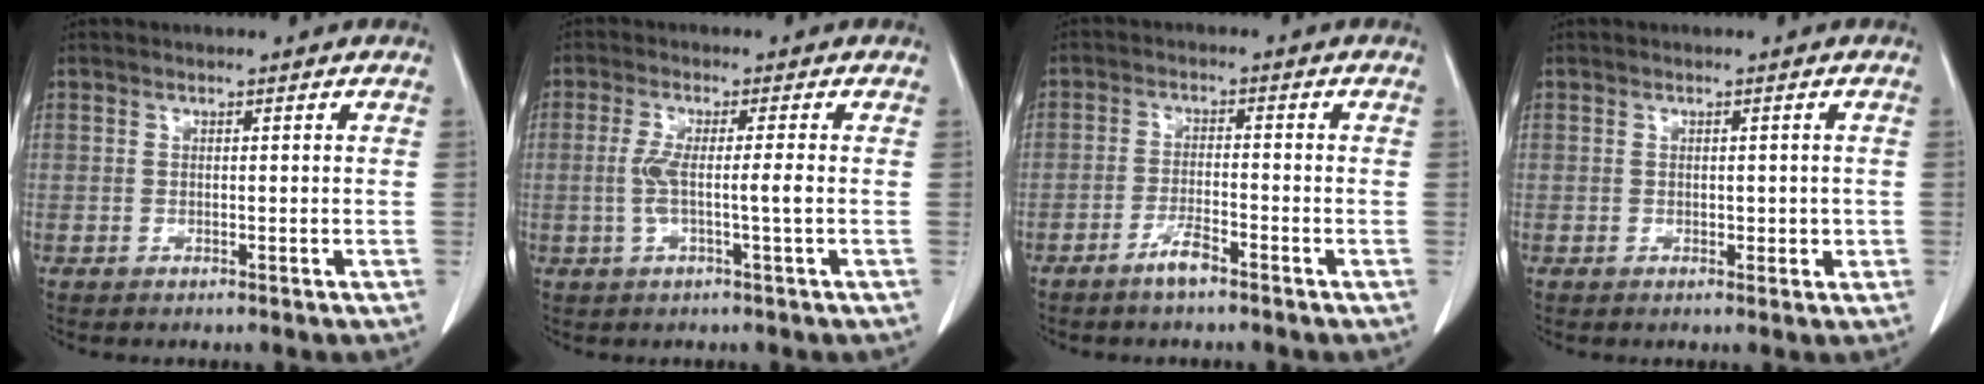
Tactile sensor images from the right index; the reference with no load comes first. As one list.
[{"total": 4.5, "force": [-0.5, -0.3, 4.4], "torque": [-0.090, 0.001, -0.010]}, {"total": 3.4, "force": [-2.6, 0.4, 2.2], "torque": [-0.043, -0.001, -0.049]}, {"total": 1.9, "force": [-0.1, 1.3, 1.4], "torque": [-0.016, 0.006, 0.004]}]